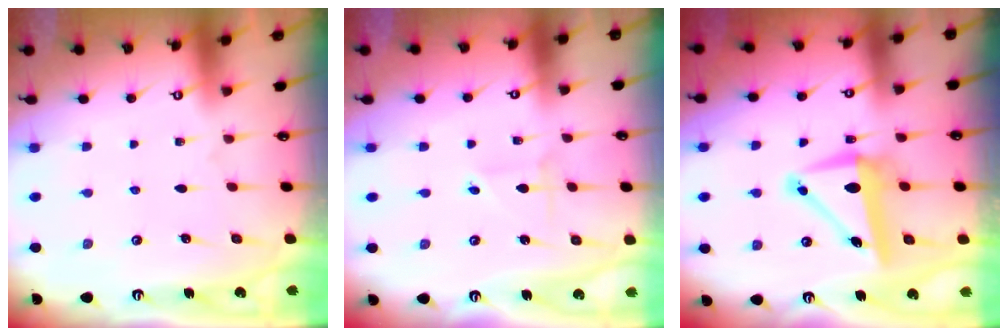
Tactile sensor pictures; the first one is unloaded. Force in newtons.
{"total": 1.7, "press": 1.7, "slide": 0.1}
{"total": 10.0, "press": 9.6, "slide": 2.9}